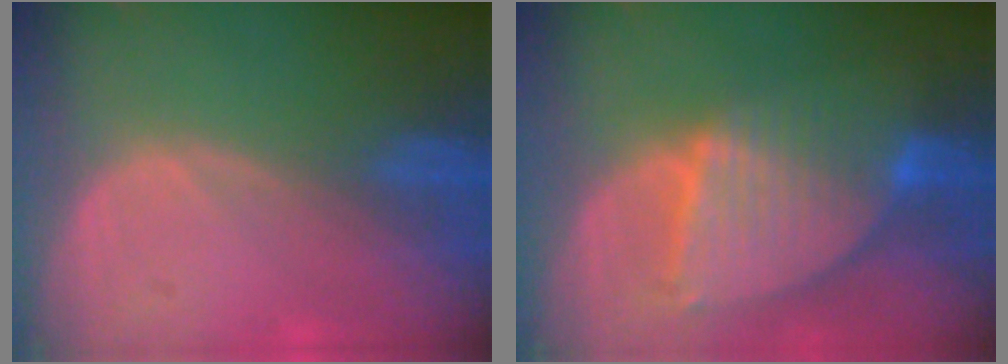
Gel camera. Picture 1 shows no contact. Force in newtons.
{"total": 9.1, "press": 7.7, "slide": 4.8}